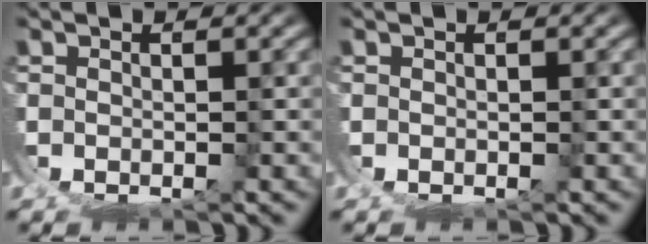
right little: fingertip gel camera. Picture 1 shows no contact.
{"total": 0.0}